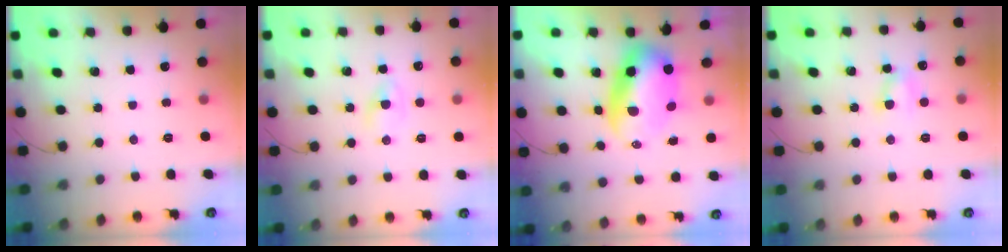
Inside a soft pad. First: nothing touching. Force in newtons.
{"total": 1.6, "press": 1.4, "slide": 0.8}
{"total": 8.9, "press": 8.6, "slide": 2.2}
{"total": 4.6, "press": 4.5, "slide": 0.8}